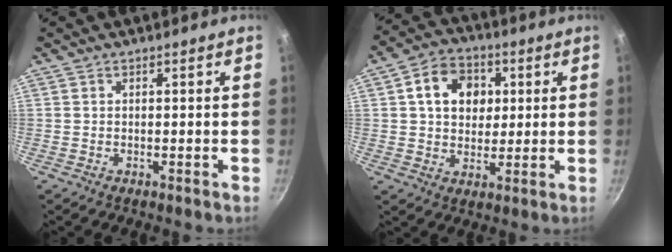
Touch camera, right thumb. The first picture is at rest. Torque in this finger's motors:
{"motor_torque": [-0.17, 2.47, 0.92, -0.37, 0.05]}